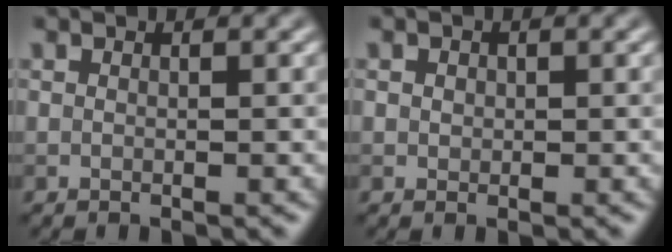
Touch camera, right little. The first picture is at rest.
{"total": 1.1, "force": [0.3, 1.0, 0.5], "torque": [-0.012, 0.000, 0.011]}